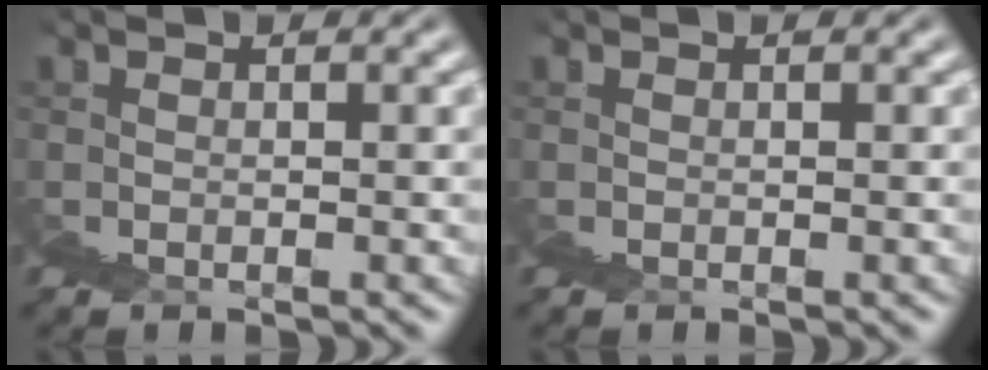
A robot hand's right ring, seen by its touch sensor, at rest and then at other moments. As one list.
[{"total": 0.0}]